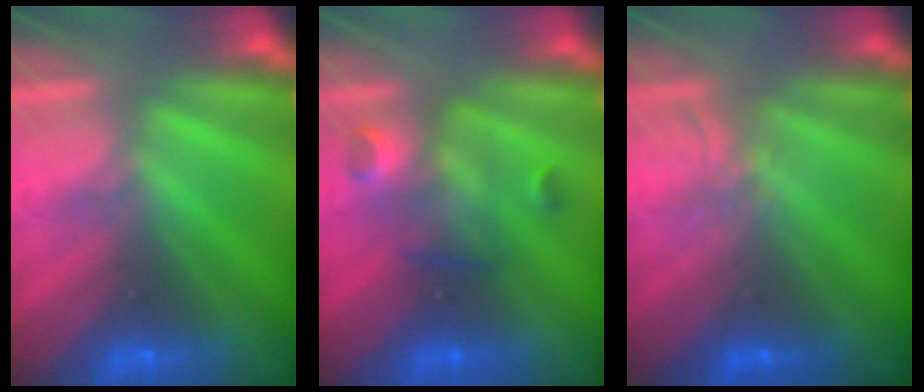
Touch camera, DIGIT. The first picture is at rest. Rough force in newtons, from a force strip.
{"total": 3.0}
{"total": 1.8}